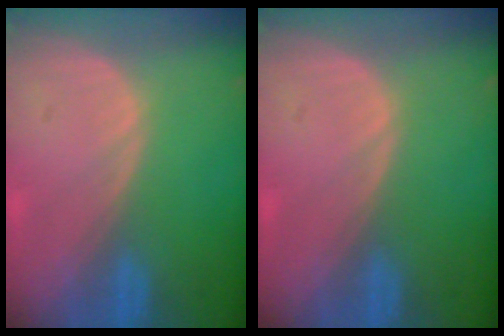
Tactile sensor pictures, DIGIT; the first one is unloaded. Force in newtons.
{"total": 0.0}